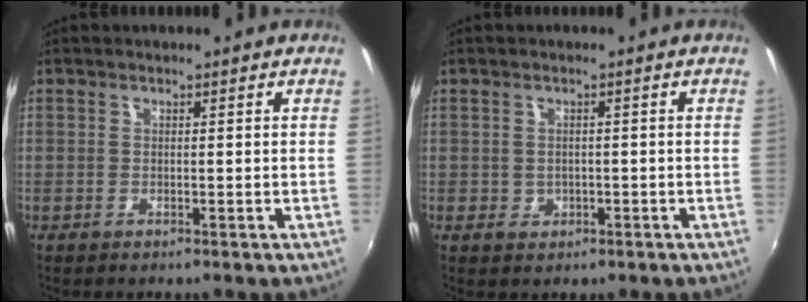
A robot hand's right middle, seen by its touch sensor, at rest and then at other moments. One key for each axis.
{"total": 2.0, "fx": -0.4, "fy": 1.9, "fz": 0.5, "tx": -0.009, "ty": 0.001, "tz": 0.000}